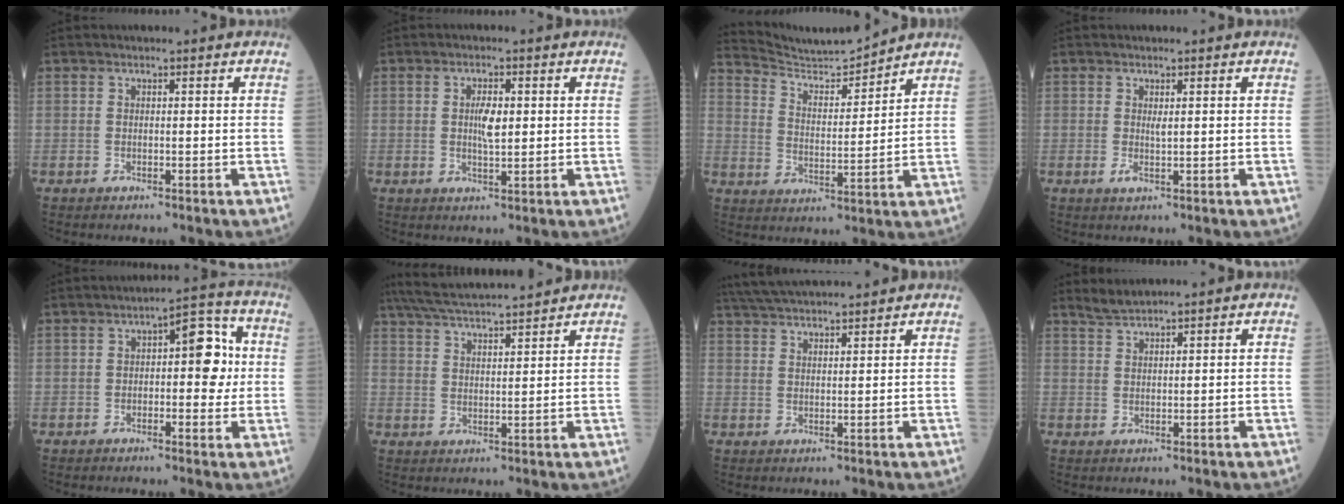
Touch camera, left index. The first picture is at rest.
{"total": 3.4, "force": [0.3, 0.9, 3.3], "torque": [-0.062, -0.002, 0.005]}
{"total": 8.3, "force": [8.2, -0.7, 0.3], "torque": [-0.025, -0.001, 0.159]}
{"total": 1.5, "force": [0.1, 0.3, 1.5], "torque": [-0.035, -0.005, 0.005]}
{"total": 7.7, "force": [0.6, 3.0, 7.0], "torque": [-0.089, 0.028, 0.003]}
{"total": 12.0, "force": [11.0, 0.5, 4.8], "torque": [-0.093, 0.026, 0.177]}
{"total": 10.0, "force": [9.2, 0.7, 3.6], "torque": [-0.073, 0.036, 0.154]}
{"total": 2.0, "force": [2.0, -0.4, 0.2], "torque": [-0.009, 0.010, 0.048]}